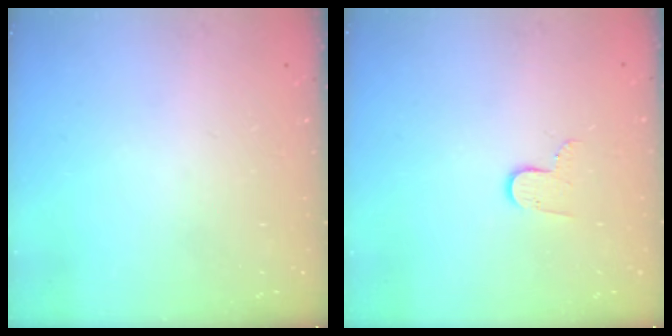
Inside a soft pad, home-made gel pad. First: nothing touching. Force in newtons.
{"total": 5.6, "press": 5.6, "slide": 0.4}